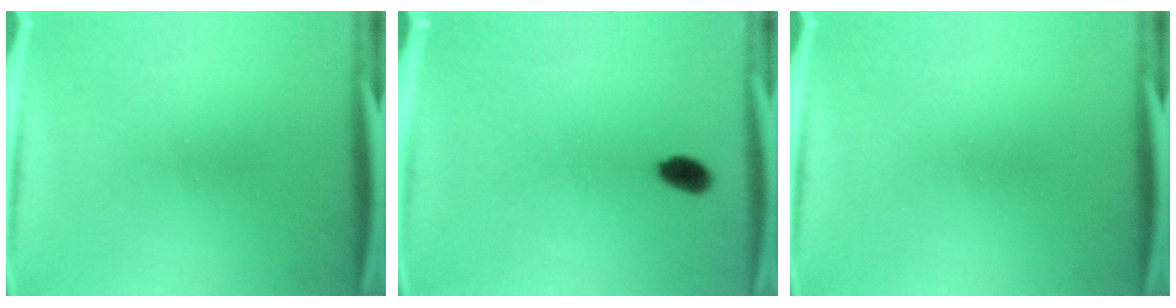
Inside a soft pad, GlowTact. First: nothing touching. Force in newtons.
{"total": 3.1}
{"total": 0.0}